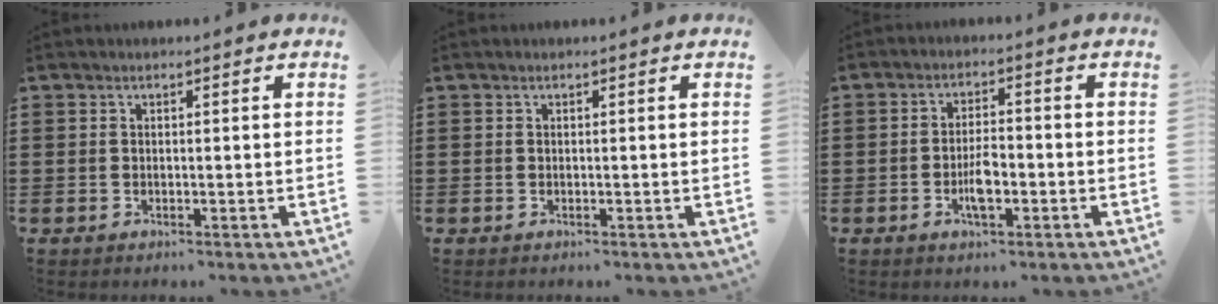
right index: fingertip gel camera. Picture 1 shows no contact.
{"total": 0.0}
{"total": 4.4, "force": [-1.5, 1.5, 3.9], "torque": [-0.081, 0.001, -0.031]}